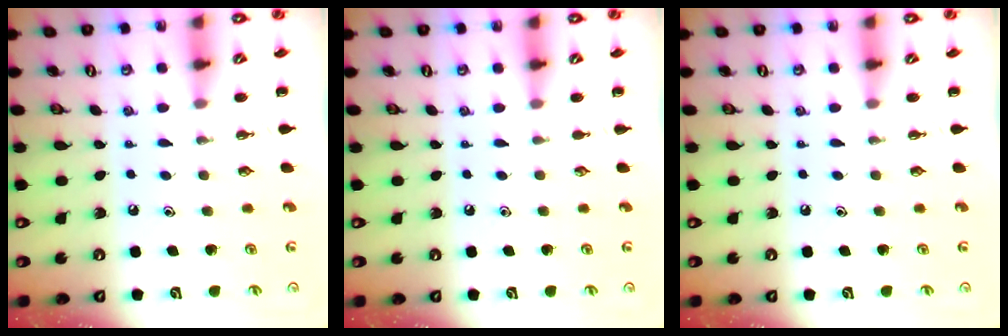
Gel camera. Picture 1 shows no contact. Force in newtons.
{"total": 0.0}
{"total": 0.0}